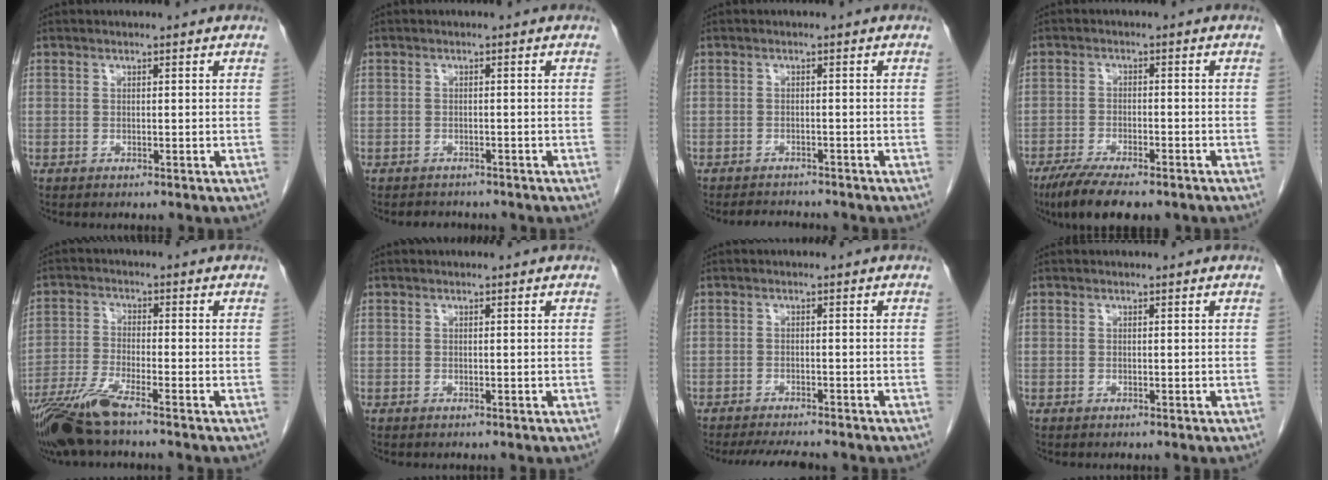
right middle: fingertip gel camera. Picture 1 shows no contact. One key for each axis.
{"total": 2.4, "fx": -2.2, "fy": 1.0, "fz": 0.1, "tx": -0.010, "ty": -0.004, "tz": -0.032}
{"total": 3.2, "fx": -3.1, "fy": 0.5, "fz": 0.5, "tx": -0.012, "ty": -0.011, "tz": -0.047}
{"total": 10.0, "fx": -7.4, "fy": 2.6, "fz": 6.1, "tx": -0.094, "ty": -0.017, "tz": -0.114}
{"total": 8.1, "fx": -6.1, "fy": 0.2, "fz": 5.3, "tx": -0.108, "ty": -0.024, "tz": -0.119}
{"total": 0.0}
{"total": 6.9, "fx": -6.2, "fy": 0.9, "fz": 3.0, "tx": -0.044, "ty": -0.014, "tz": -0.092}
{"total": 0.0}